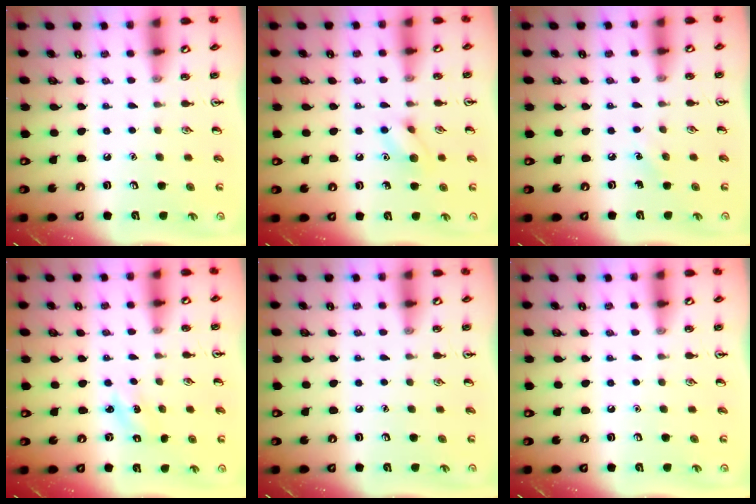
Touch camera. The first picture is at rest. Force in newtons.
{"total": 7.8, "press": 7.7, "slide": 0.9}
{"total": 4.2, "press": 3.9, "slide": 1.5}
{"total": 1.4, "press": 1.3, "slide": 0.5}
{"total": 0.0}
{"total": 0.0}